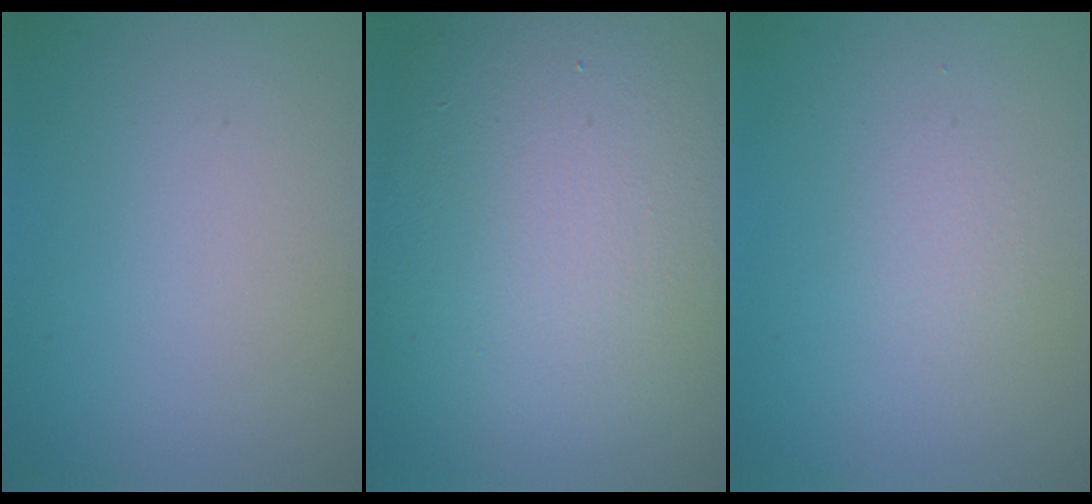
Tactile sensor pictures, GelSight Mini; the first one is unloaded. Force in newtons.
{"total": 14.6, "press": 14.6, "slide": 0.4}
{"total": 0.9, "press": 0.9, "slide": 0.1}